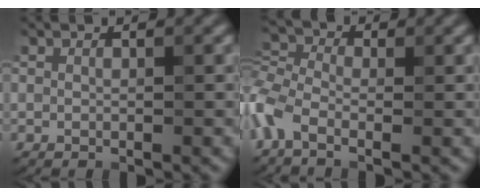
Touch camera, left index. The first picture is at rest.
{"total": 4.2, "force": [-1.8, 2.1, 3.1], "torque": [-0.077, 0.004, -0.061]}